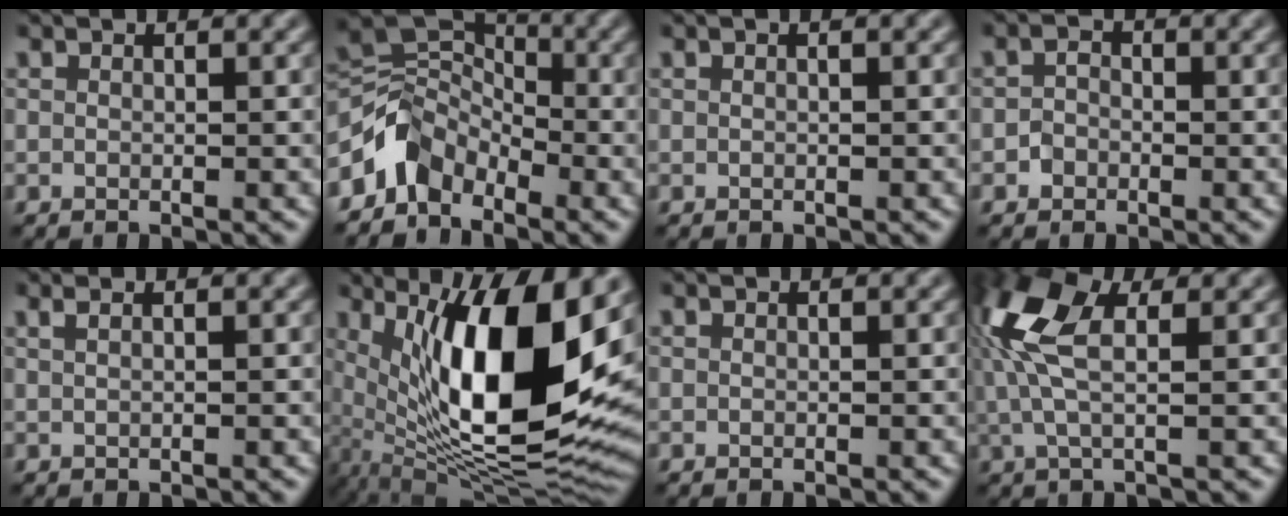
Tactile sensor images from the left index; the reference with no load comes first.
{"total": 4.7, "force": [-3.3, 2.9, 1.5], "torque": [-0.021, 0.002, -0.076]}
{"total": 0.5, "force": [0.1, 0.1, 0.5], "torque": [-0.012, 0.000, -0.003]}
{"total": 1.3, "force": [-0.8, 0.9, 0.2], "torque": [-0.005, -0.001, -0.017]}
{"total": 2.2, "force": [1.1, 1.1, 1.5], "torque": [-0.009, -0.002, -0.011]}
{"total": 14.2, "force": [3.2, 4.9, 12.9], "torque": [-0.207, -0.027, 0.059]}
{"total": 0.0}
{"total": 7.4, "force": [1.9, 3.1, 6.5], "torque": [-0.161, 0.016, 0.030]}